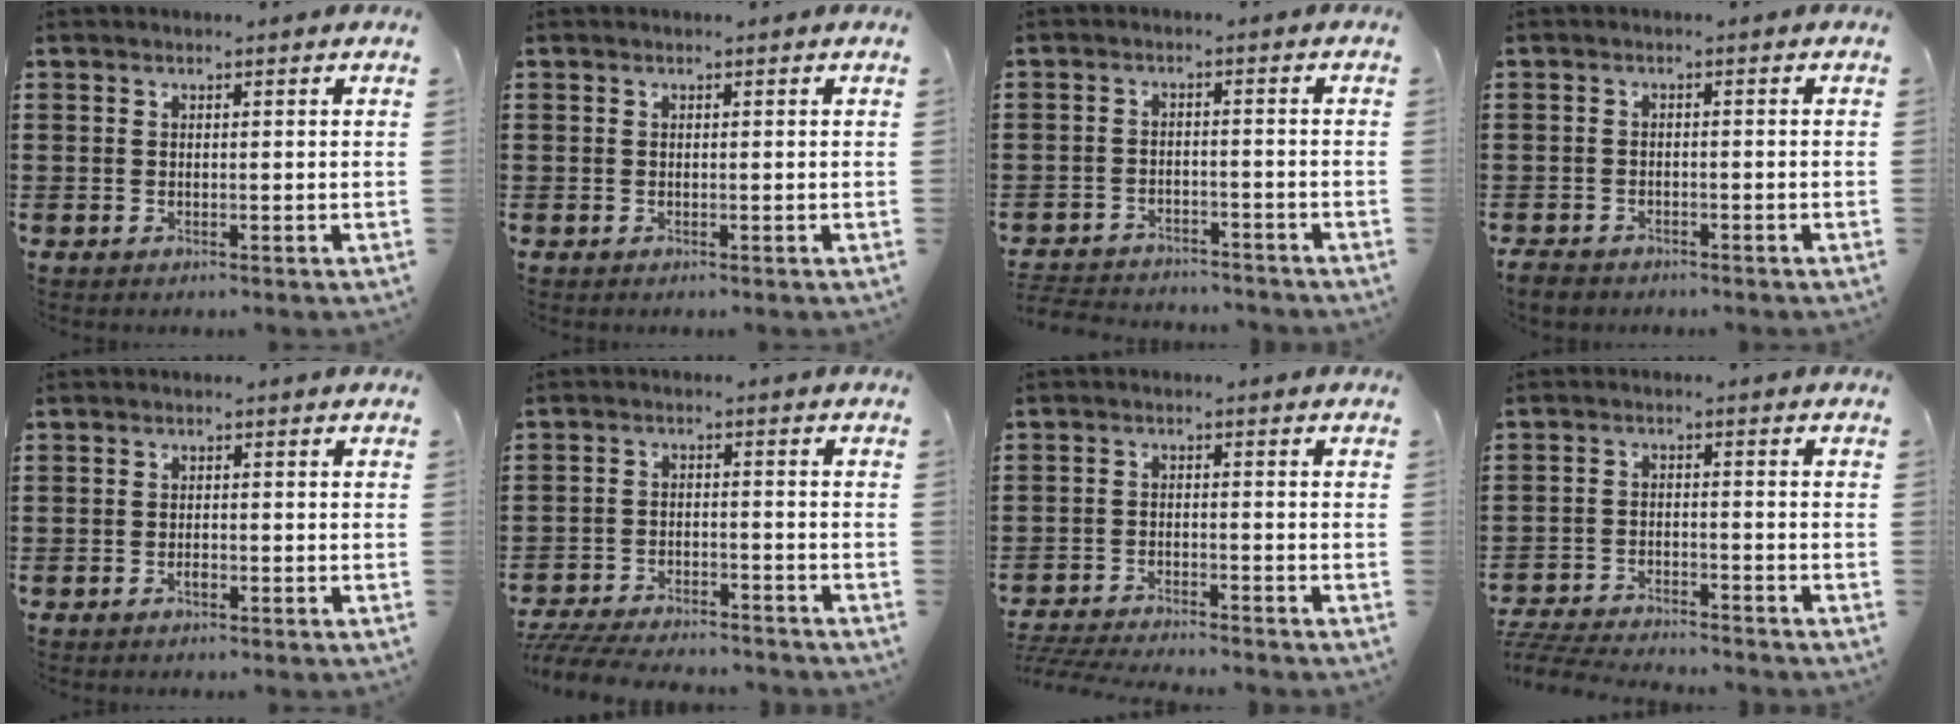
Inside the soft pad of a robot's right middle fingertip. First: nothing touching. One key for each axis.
{"total": 0.0}
{"total": 3.4, "fx": -3.3, "fy": 0.6, "fz": 0.0, "tx": -0.005, "ty": 0.001, "tz": -0.072}
{"total": 2.1, "fx": -1.9, "fy": 0.8, "fz": 0.4, "tx": -0.018, "ty": 0.001, "tz": -0.043}
{"total": 1.0, "fx": -0.7, "fy": 0.5, "fz": 0.5, "tx": -0.012, "ty": 0.000, "tz": -0.014}
{"total": 5.7, "fx": -5.6, "fy": 0.7, "fz": 1.1, "tx": -0.026, "ty": 0.005, "tz": -0.111}
{"total": 3.7, "fx": -3.7, "fy": 0.1, "fz": 0.4, "tx": -0.017, "ty": -0.002, "tz": -0.080}
{"total": 5.0, "fx": -4.9, "fy": 0.5, "fz": 0.7, "tx": -0.023, "ty": 0.002, "tz": -0.103}